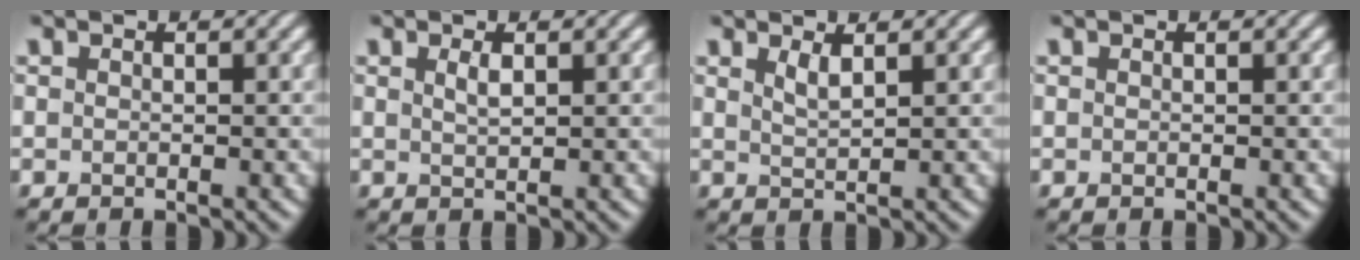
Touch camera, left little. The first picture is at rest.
{"total": 1.1, "force": [0.6, 0.3, 0.9], "torque": [-0.020, 0.002, 0.011]}
{"total": 1.5, "force": [0.9, 0.4, 1.1], "torque": [-0.022, -0.001, 0.018]}
{"total": 0.0}